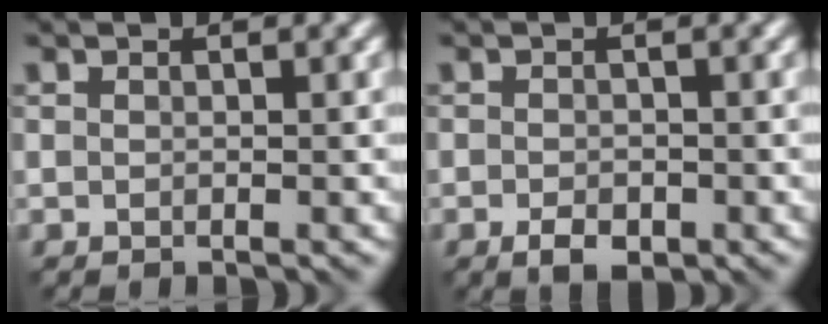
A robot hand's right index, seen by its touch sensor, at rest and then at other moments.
{"total": 2.1, "force": [-0.9, 1.2, 1.4], "torque": [-0.025, -0.003, -0.018]}